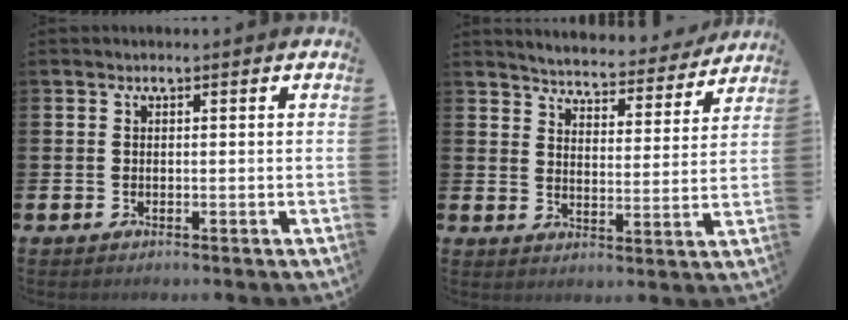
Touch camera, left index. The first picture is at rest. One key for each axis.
{"total": 4.8, "fx": 4.7, "fy": 0.4, "fz": 0.6, "tx": -0.031, "ty": -0.040, "tz": 0.077}